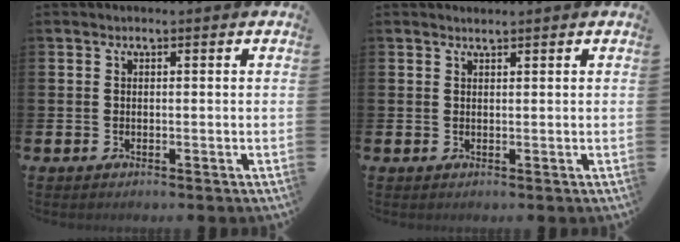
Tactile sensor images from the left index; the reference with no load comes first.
{"total": 0.8, "force": [0.8, 0.0, 0.1], "torque": [-0.001, -0.001, 0.015]}